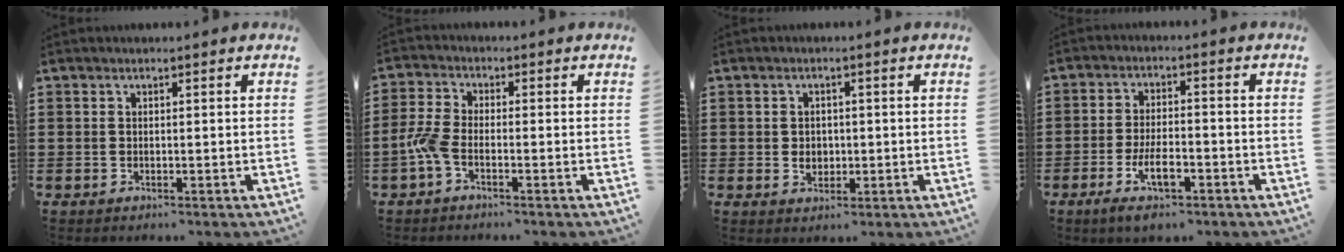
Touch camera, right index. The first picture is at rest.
{"total": 4.3, "force": [-1.8, 1.7, 3.5], "torque": [-0.096, -0.006, -0.042]}
{"total": 2.2, "force": [-0.1, 1.9, 1.1], "torque": [-0.028, 0.007, -0.005]}
{"total": 6.4, "force": [-3.2, 2.2, 5.0], "torque": [-0.109, -0.005, -0.061]}